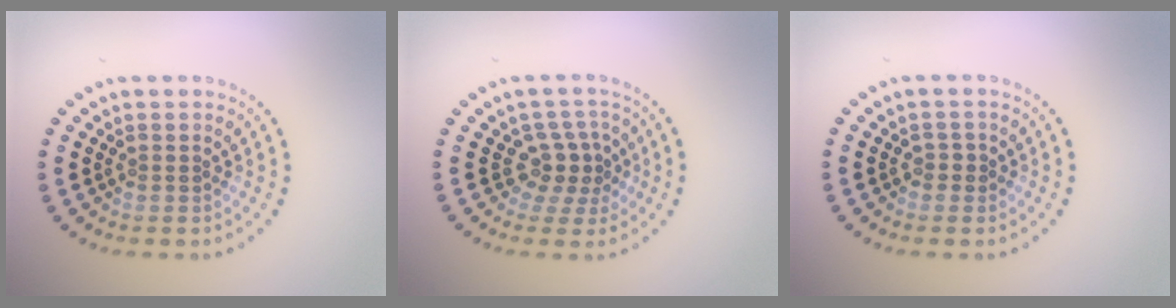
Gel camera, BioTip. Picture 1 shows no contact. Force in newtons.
{"total": 2.8, "press": 2.0, "slide": 1.9}
{"total": 0.5, "press": 0.5, "slide": 0.2}